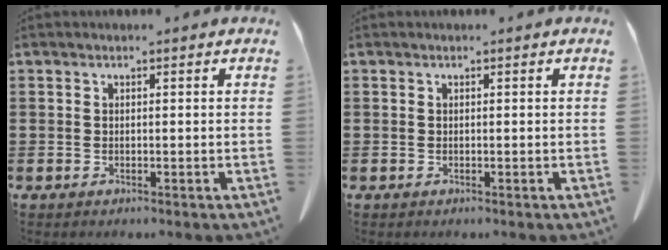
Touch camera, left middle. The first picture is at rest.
{"total": 0.0}